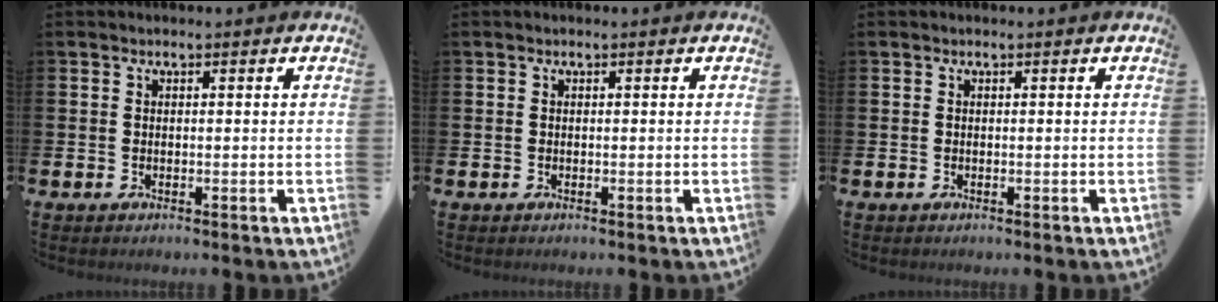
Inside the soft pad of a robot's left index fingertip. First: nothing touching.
{"total": 0.0}
{"total": 0.0}